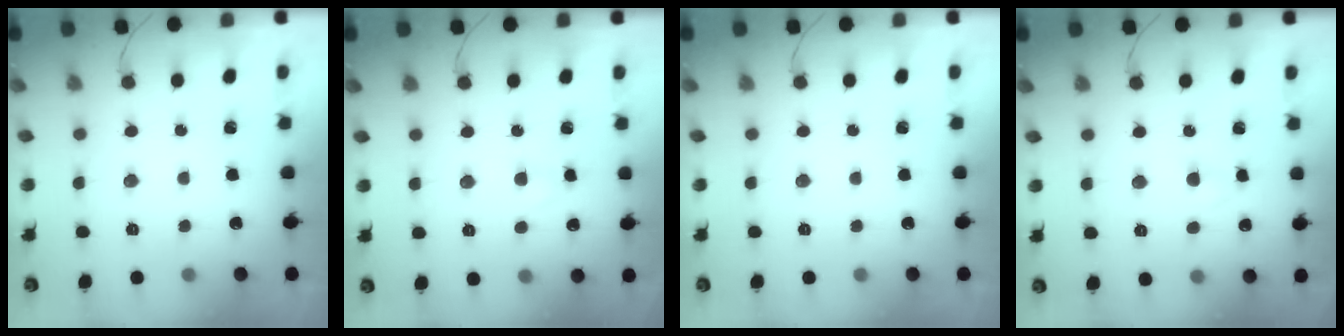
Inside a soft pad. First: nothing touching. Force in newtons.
{"total": 2.7, "press": 2.5, "slide": 1.1}
{"total": 0.0}
{"total": 2.3, "press": 2.0, "slide": 1.1}